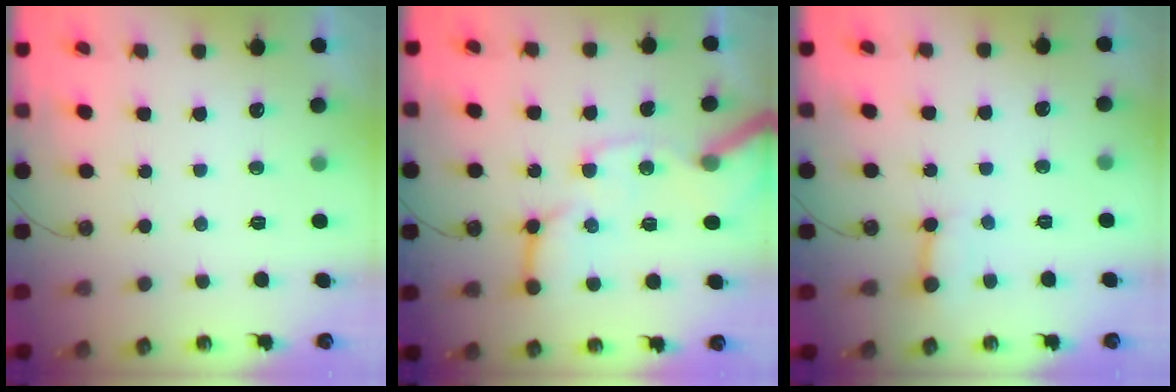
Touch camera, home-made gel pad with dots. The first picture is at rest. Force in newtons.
{"total": 15.3, "press": 15.2, "slide": 1.5}
{"total": 4.1, "press": 4.1, "slide": 0.3}